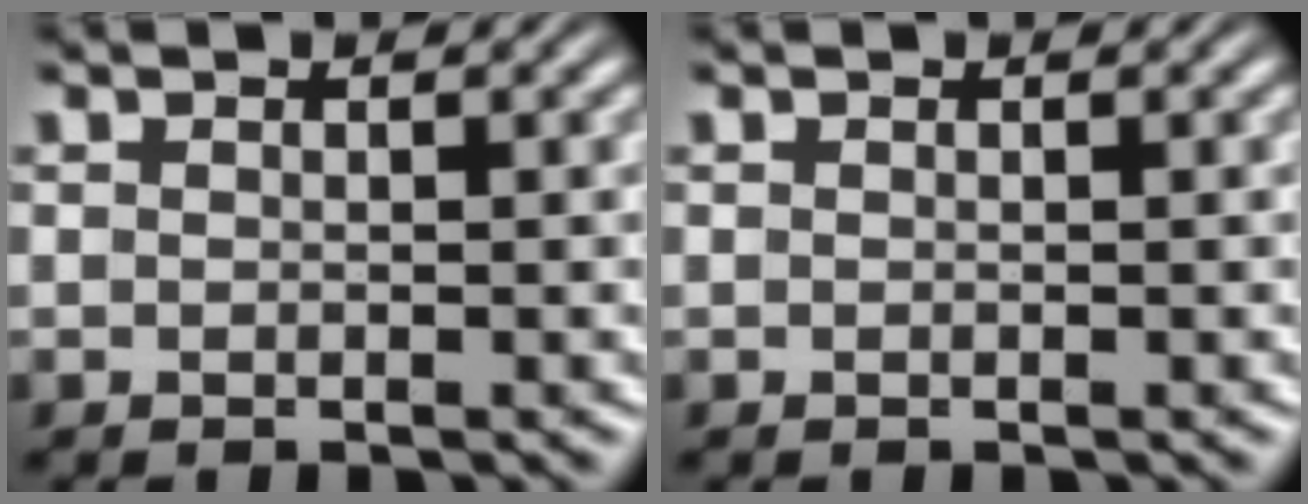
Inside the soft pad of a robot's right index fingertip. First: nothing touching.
{"total": 0.0}